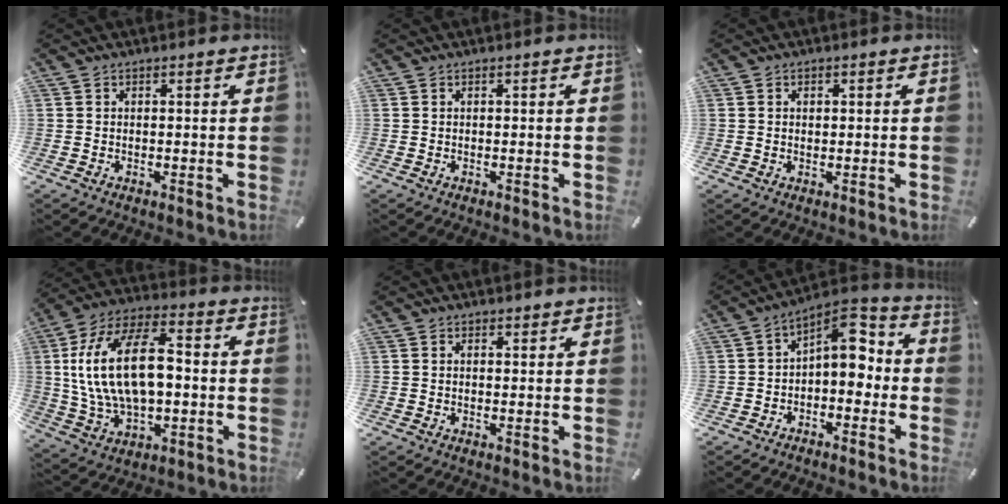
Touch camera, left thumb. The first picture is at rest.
{"total": 0.0}
{"total": 1.0, "force": [0.1, 0.9, 0.5], "torque": [-0.004, 0.000, 0.000]}
{"total": 21.0, "force": [1.0, 12.7, 16.7], "torque": [-0.339, 0.012, 0.017]}
{"total": 1.0, "force": [0.6, 0.7, 0.2], "torque": [0.004, -0.002, 0.011]}
{"total": 8.8, "force": [1.2, 5.3, 6.9], "torque": [-0.083, -0.019, 0.013]}